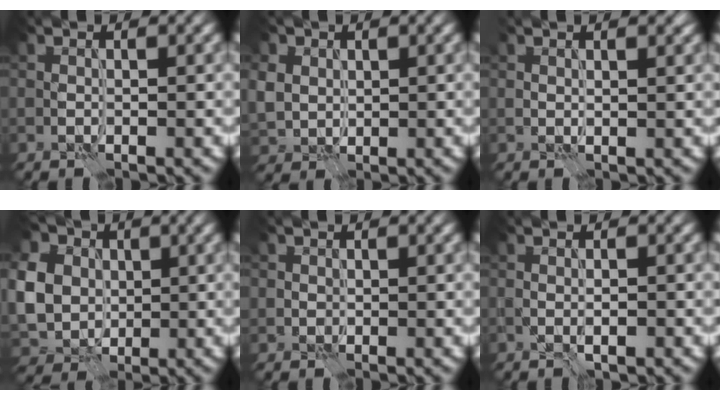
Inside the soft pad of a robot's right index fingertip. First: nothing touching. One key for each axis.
{"total": 3.6, "fx": 1.1, "fy": 3.1, "fz": 1.4, "tx": -0.057, "ty": 0.005, "tz": 0.029}
{"total": 1.6, "fx": 1.0, "fy": 0.6, "fz": 1.1, "tx": -0.015, "ty": 0.000, "tz": 0.018}
{"total": 9.4, "fx": 1.2, "fy": 8.0, "fz": 4.7, "tx": -0.118, "ty": 0.012, "tz": 0.003}
{"total": 0.9, "fx": 0.2, "fy": 0.9, "fz": 0.0, "tx": 0.005, "ty": -0.002, "tz": 0.000}
{"total": 1.2, "fx": -0.4, "fy": 0.3, "fz": 1.1, "tx": -0.023, "ty": -0.004, "tz": -0.006}